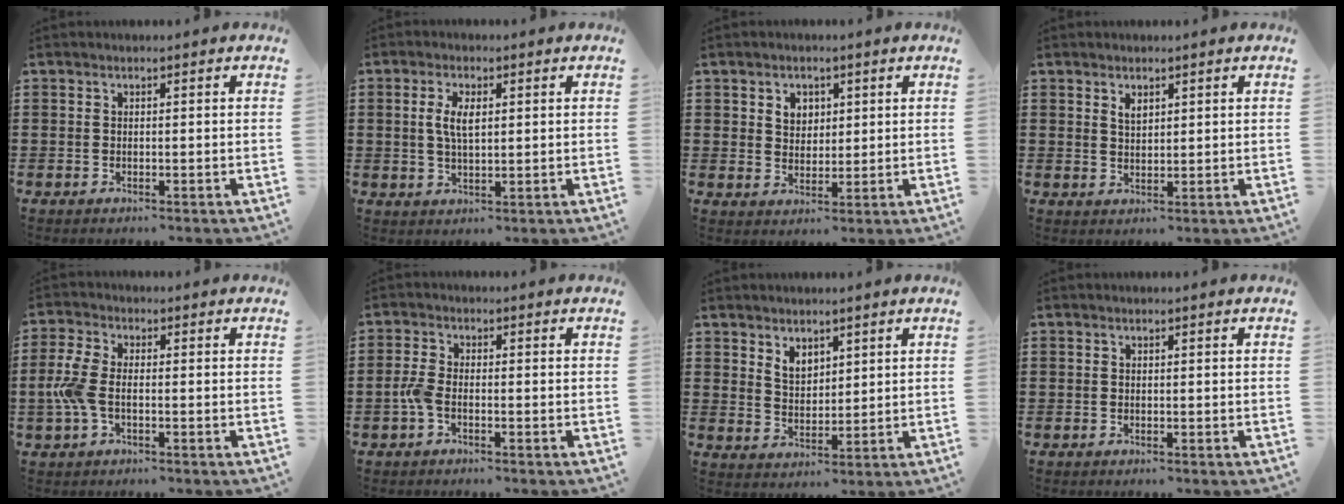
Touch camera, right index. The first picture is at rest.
{"total": 4.3, "force": [0.8, 1.8, 3.8], "torque": [-0.078, 0.008, 0.012]}
{"total": 3.2, "force": [1.5, 2.7, 1.1], "torque": [-0.033, 0.011, 0.025]}
{"total": 1.9, "force": [1.3, 1.0, 1.0], "torque": [-0.021, 0.004, 0.025]}
{"total": 5.4, "force": [-1.0, 2.7, 4.6], "torque": [-0.123, -0.008, -0.027]}
{"total": 2.8, "force": [-1.1, 1.1, 2.3], "torque": [-0.064, -0.004, -0.026]}
{"total": 3.7, "force": [2.6, 2.4, 1.1], "torque": [-0.031, 0.007, 0.049]}
{"total": 0.0}